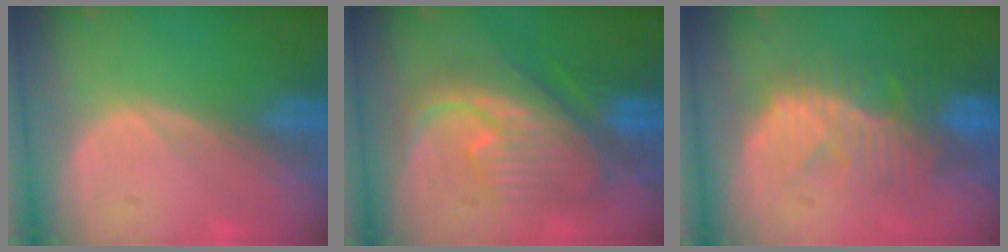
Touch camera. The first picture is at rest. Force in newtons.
{"total": 9.2, "press": 9.2, "slide": 0.4}
{"total": 10.1, "press": 8.9, "slide": 4.7}